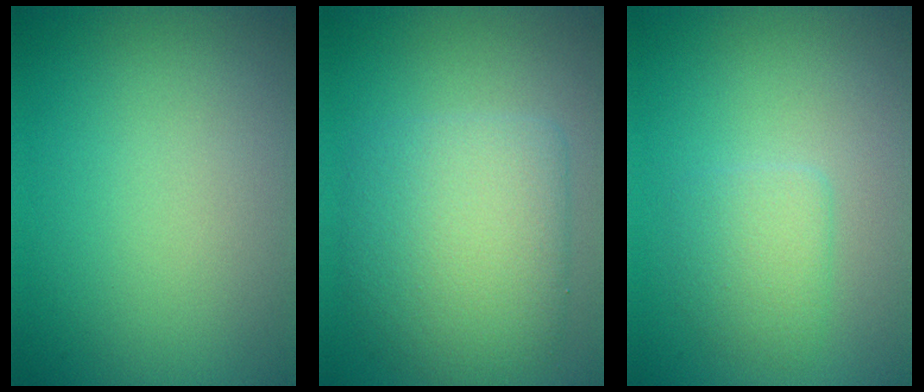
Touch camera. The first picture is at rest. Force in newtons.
{"total": 6.5, "press": 6.5, "slide": 0.2}
{"total": 2.1, "press": 2.1, "slide": 0.0}